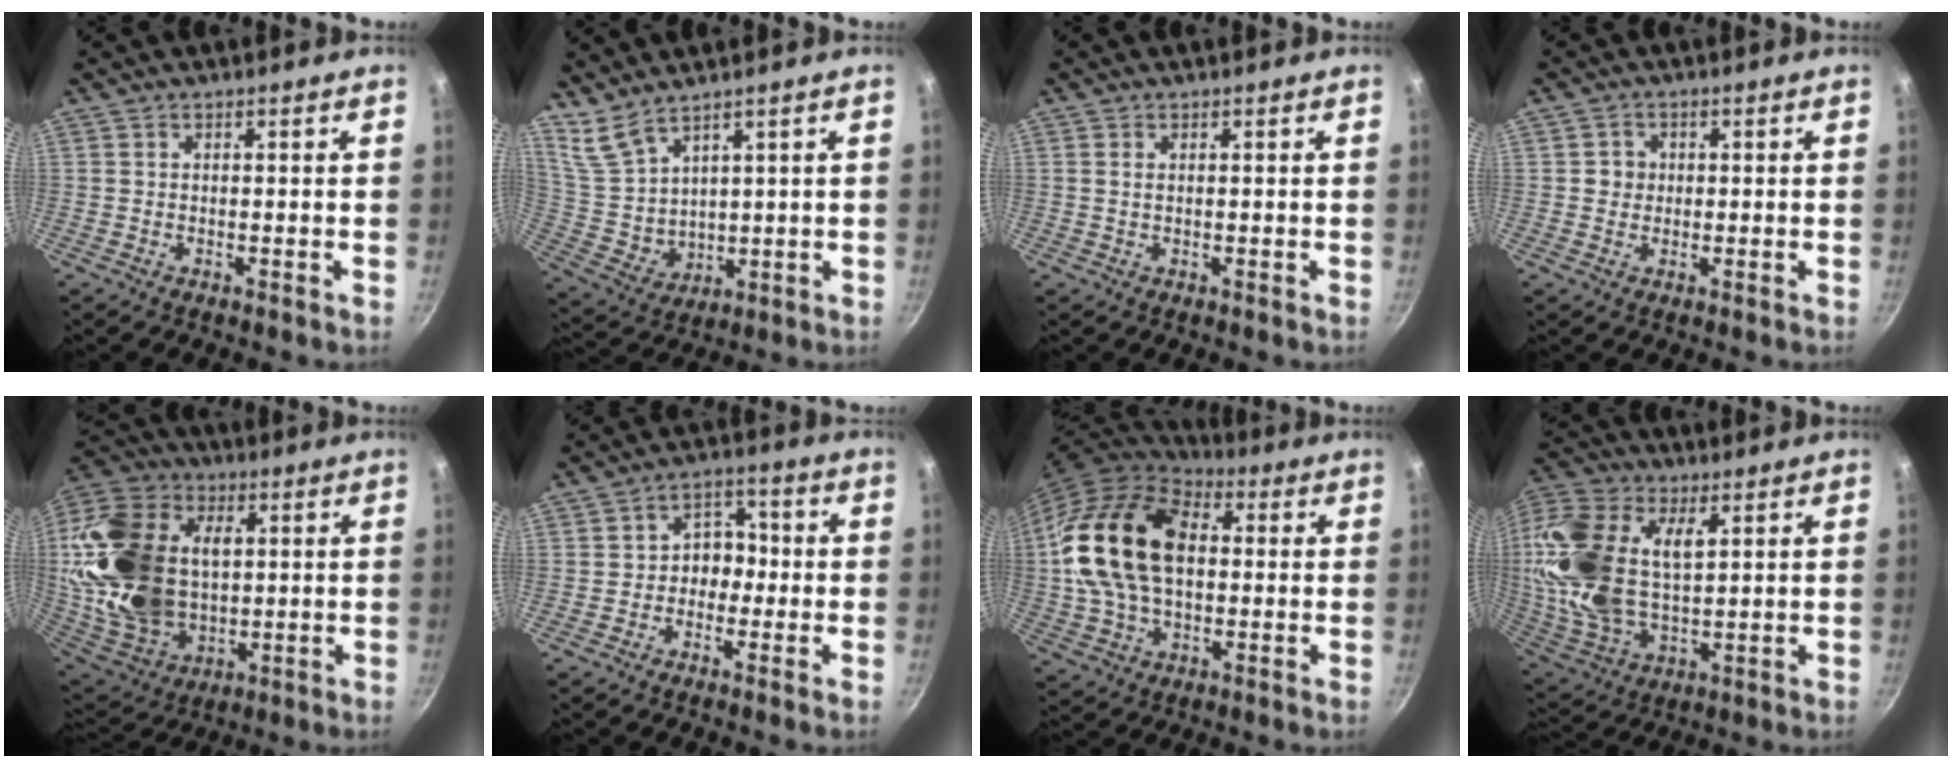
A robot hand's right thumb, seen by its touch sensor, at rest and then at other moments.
{"total": 7.5, "force": [5.8, 3.3, 3.5], "torque": [-0.060, -0.043, 0.138]}
{"total": 1.0, "force": [0.3, 0.6, 0.8], "torque": [-0.013, 0.002, 0.004]}
{"total": 2.7, "force": [0.2, 2.6, 0.7], "torque": [0.005, 0.005, -0.001]}
{"total": 26.7, "force": [3.0, 18.2, 19.3], "torque": [-0.369, 0.003, 0.064]}
{"total": 6.1, "force": [-0.9, 4.9, 3.4], "torque": [0.003, 0.024, -0.026]}
{"total": 20.8, "force": [1.8, 13.7, 15.5], "torque": [-0.269, 0.025, 0.024]}
{"total": 23.6, "force": [5.6, 14.3, 17.9], "torque": [-0.383, -0.003, 0.105]}